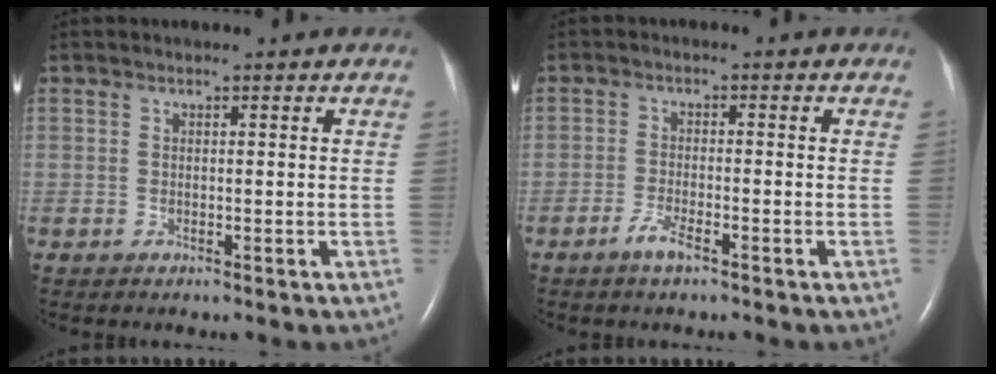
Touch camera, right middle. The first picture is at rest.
{"total": 2.8, "force": [-1.9, 0.4, 1.9], "torque": [-0.047, -0.003, -0.038]}